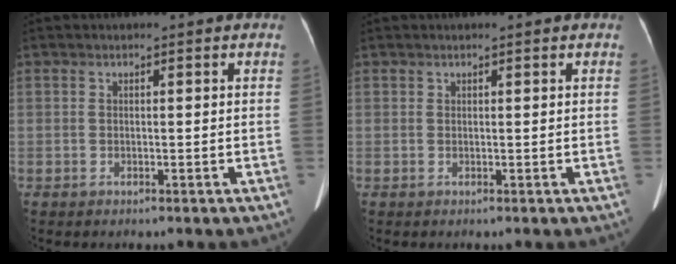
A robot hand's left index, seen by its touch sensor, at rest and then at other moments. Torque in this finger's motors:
{"motor_torque": [0.14, 0.12, -0.03, -0.02]}